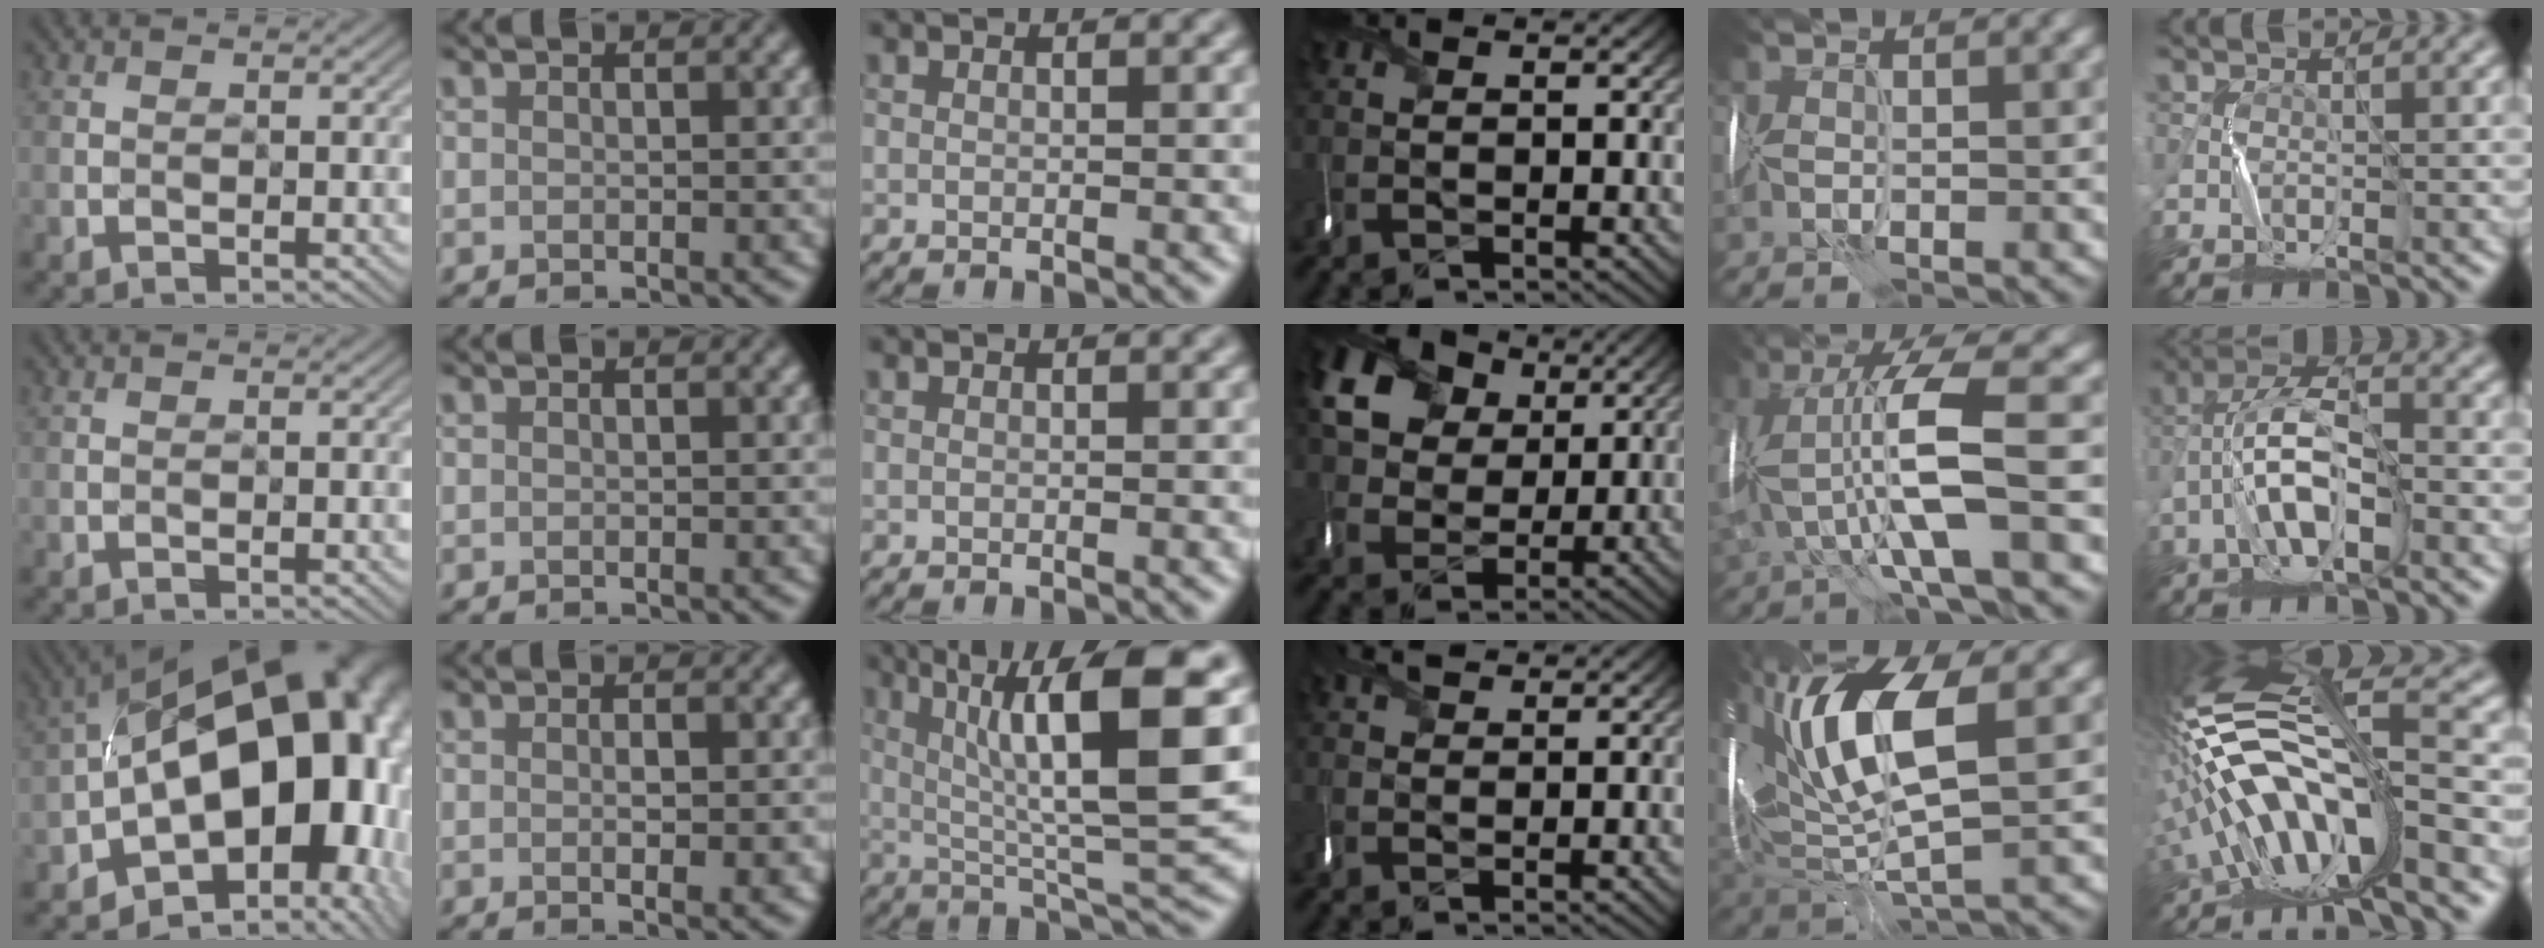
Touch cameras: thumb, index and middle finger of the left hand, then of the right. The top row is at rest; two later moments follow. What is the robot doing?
{"motion": "wrap", "object": "ribbon"}